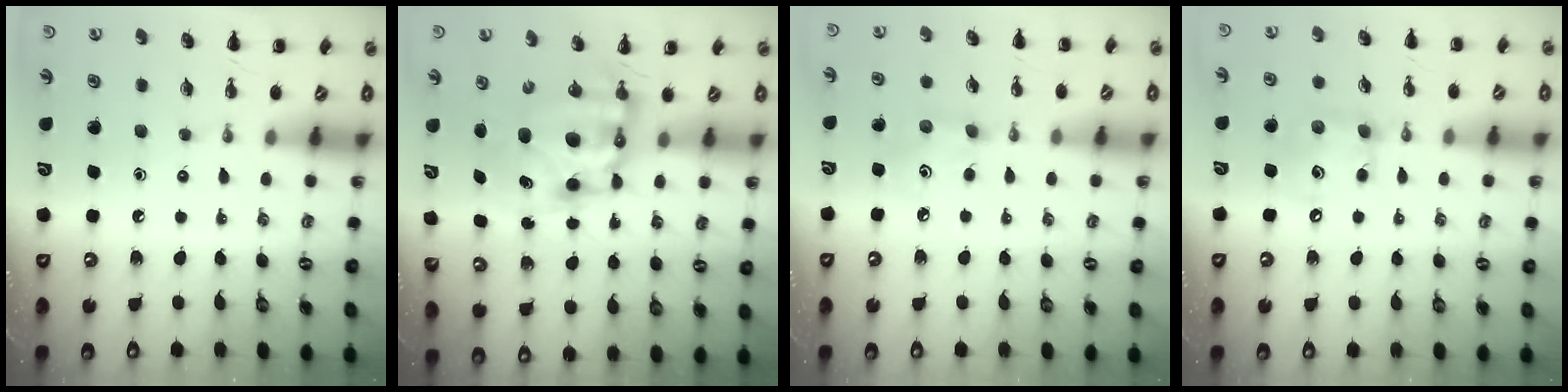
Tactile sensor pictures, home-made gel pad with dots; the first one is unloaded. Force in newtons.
{"total": 10.2, "press": 9.7, "slide": 3.0}
{"total": 3.2, "press": 3.1, "slide": 0.6}
{"total": 8.9, "press": 8.9, "slide": 0.9}